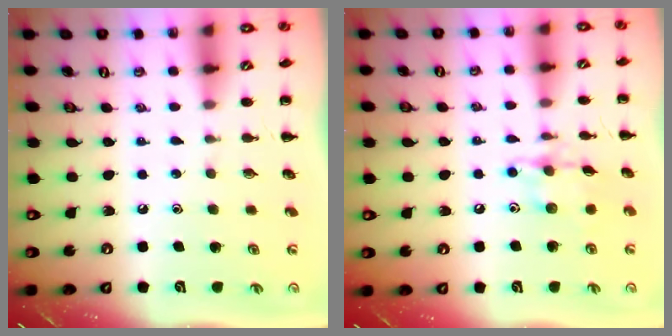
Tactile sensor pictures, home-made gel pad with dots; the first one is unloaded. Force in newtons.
{"total": 10.4, "press": 10.4, "slide": 0.5}